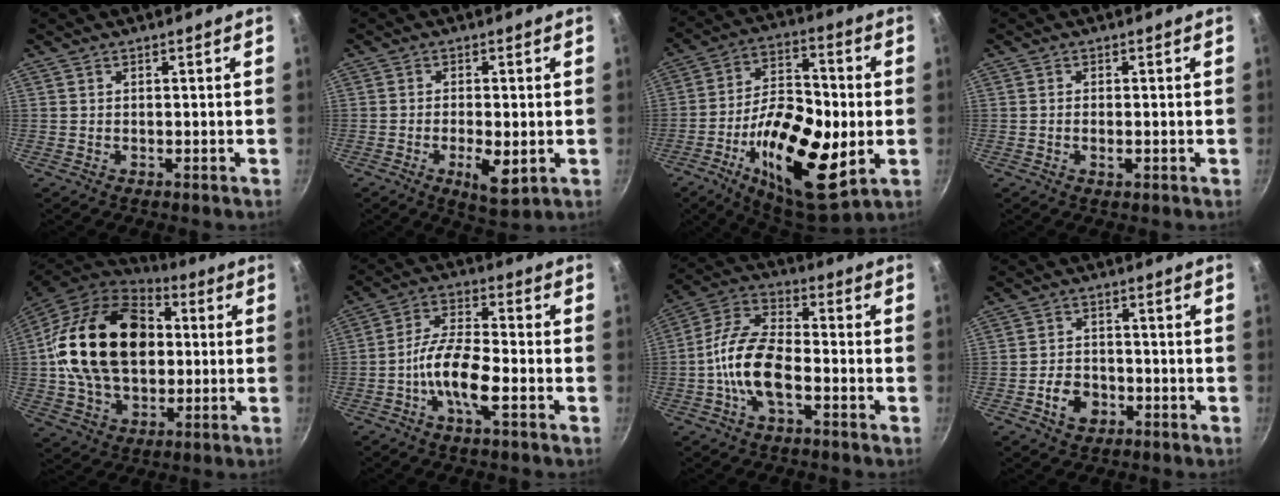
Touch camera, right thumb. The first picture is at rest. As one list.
[{"total": 5.8, "force": [-1.5, 2.2, 5.2], "torque": [-0.081, -0.003, -0.019]}, {"total": 23.3, "force": [-5.1, 10.7, 20.1], "torque": [-0.324, 0.015, -0.086]}, {"total": 1.1, "force": [-0.3, 0.5, 1.0], "torque": [-0.019, 0.001, -0.008]}, {"total": 26.4, "force": [2.9, 18.5, 18.7], "torque": [-0.315, 0.032, 0.046]}, {"total": 9.8, "force": [-3.4, 3.1, 8.7], "torque": [-0.164, 0.030, -0.075]}, {"total": 12.7, "force": [-3.4, 6.1, 10.7], "torque": [-0.197, 0.039, -0.082]}, {"total": 5.7, "force": [-2.5, 4.1, 3.1], "torque": [-0.043, 0.020, -0.045]}]